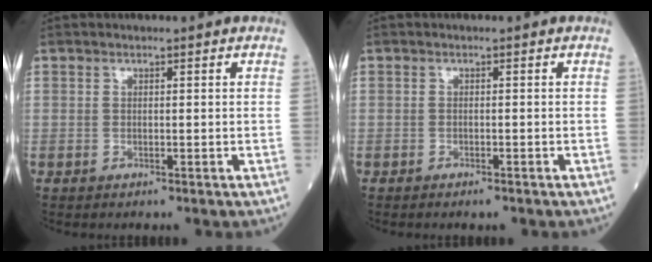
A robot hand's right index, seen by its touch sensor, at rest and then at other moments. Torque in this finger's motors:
{"motor_torque": [-0.13, 0.05, -0.01, 0.01]}